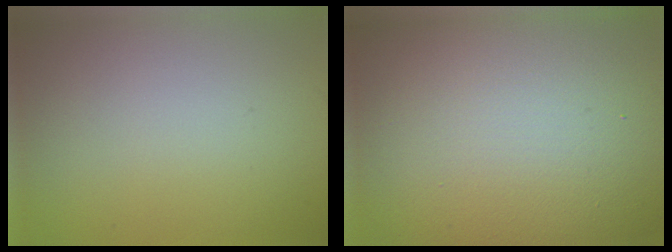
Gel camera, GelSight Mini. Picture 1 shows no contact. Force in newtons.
{"total": 21.4, "press": 21.4, "slide": 1.1}